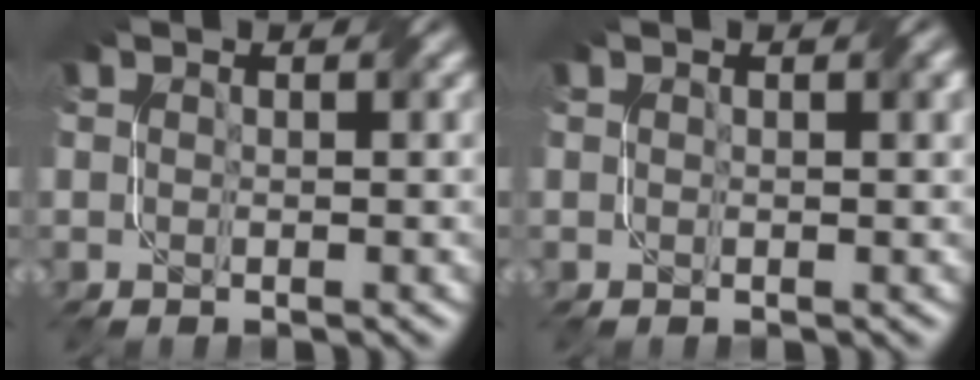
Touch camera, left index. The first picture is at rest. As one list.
[{"total": 0.6, "force": [0.4, 0.0, 0.4], "torque": [-0.007, 0.001, 0.006]}]